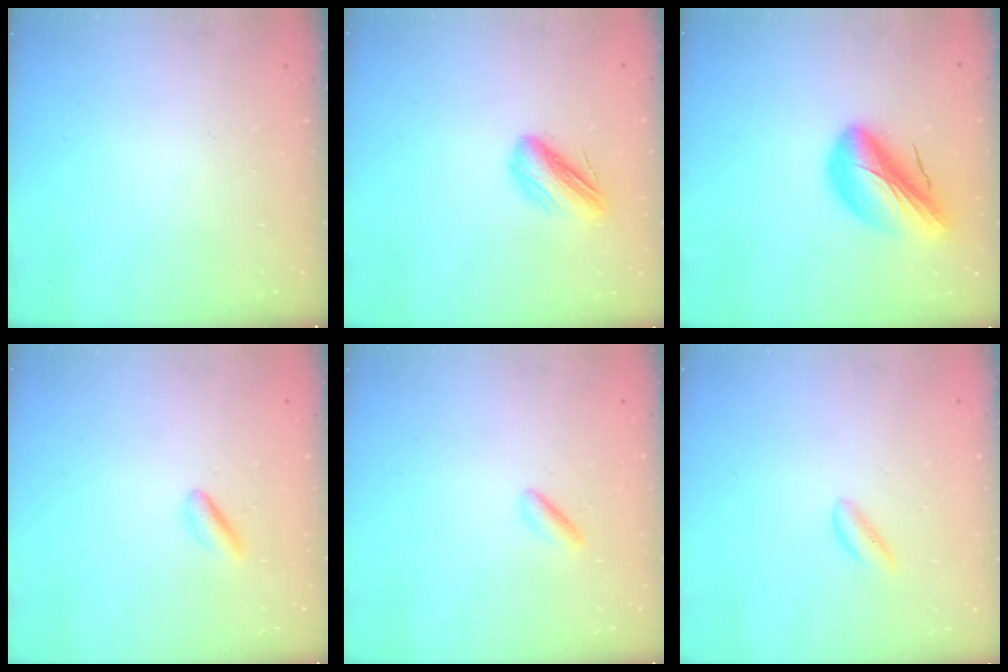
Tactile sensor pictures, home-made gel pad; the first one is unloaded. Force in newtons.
{"total": 8.0, "press": 7.9, "slide": 1.1}
{"total": 14.9, "press": 14.4, "slide": 4.0}
{"total": 2.7, "press": 2.6, "slide": 0.7}
{"total": 1.6, "press": 1.5, "slide": 0.6}
{"total": 1.3, "press": 1.2, "slide": 0.4}